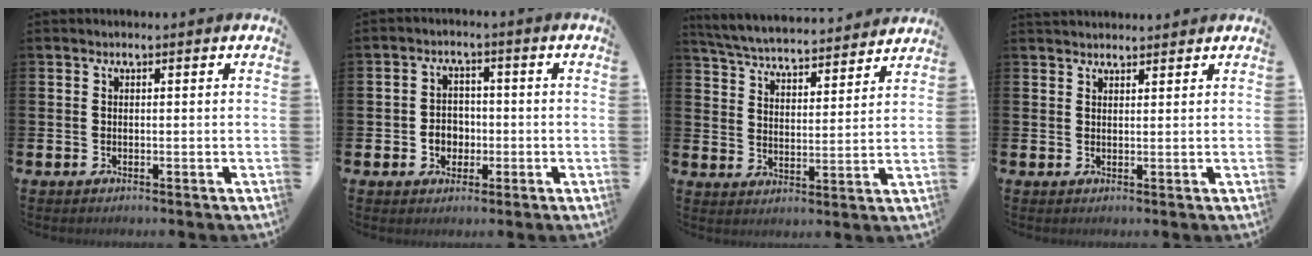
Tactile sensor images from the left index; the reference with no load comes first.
{"total": 3.3, "force": [-0.7, 2.9, 1.2], "torque": [-0.017, 0.000, -0.022]}
{"total": 5.6, "force": [5.5, 0.6, 0.9], "torque": [-0.046, -0.045, 0.093]}
{"total": 2.0, "force": [2.0, 0.5, 0.0], "torque": [0.006, -0.009, 0.034]}